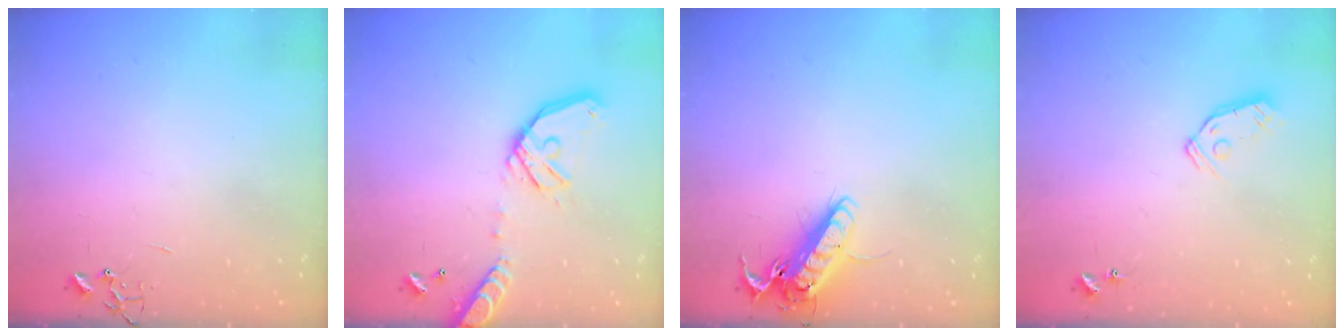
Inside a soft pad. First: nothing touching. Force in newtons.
{"total": 15.4, "press": 15.1, "slide": 2.8}
{"total": 15.0, "press": 14.7, "slide": 2.5}
{"total": 7.5, "press": 7.5, "slide": 0.4}